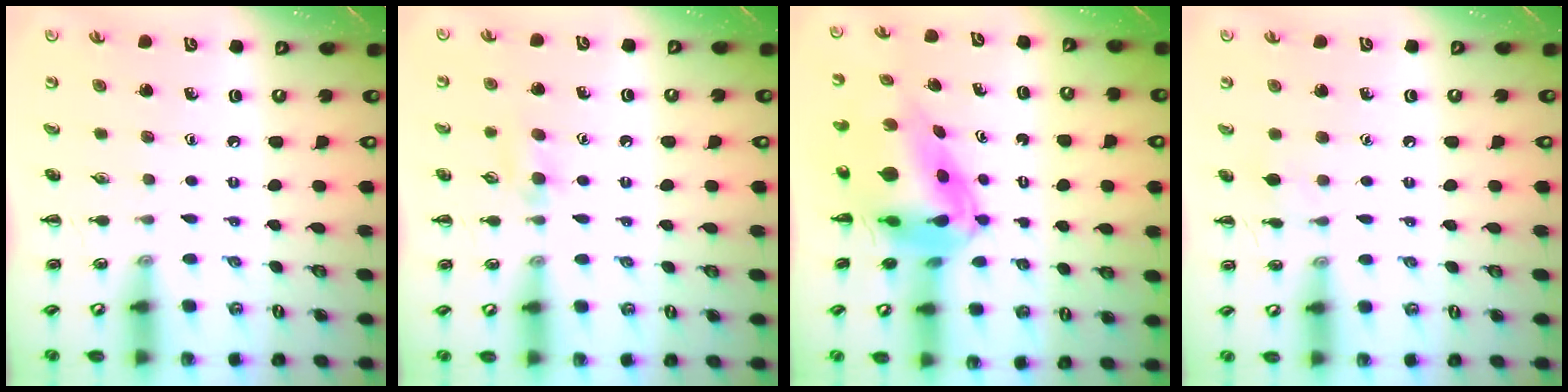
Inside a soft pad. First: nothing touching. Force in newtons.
{"total": 5.3, "press": 4.9, "slide": 1.9}
{"total": 8.1, "press": 7.7, "slide": 2.6}
{"total": 4.8, "press": 4.5, "slide": 1.8}